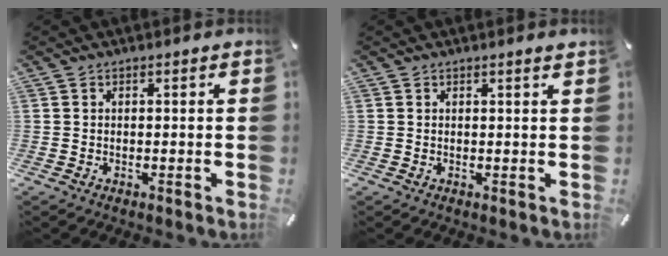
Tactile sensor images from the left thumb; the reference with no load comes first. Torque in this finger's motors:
{"motor_torque": [0.00, 0.00, 0.00, 0.00, 0.00]}